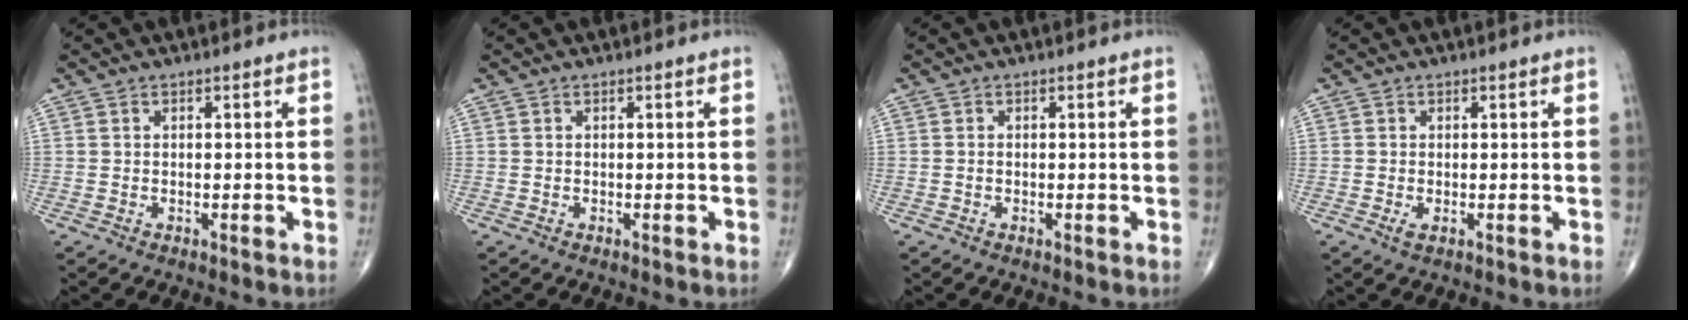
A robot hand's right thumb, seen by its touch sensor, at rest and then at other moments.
{"total": 0.0}
{"total": 0.0}
{"total": 1.1, "force": [-0.3, 0.5, 1.0], "torque": [-0.023, -0.004, -0.007]}